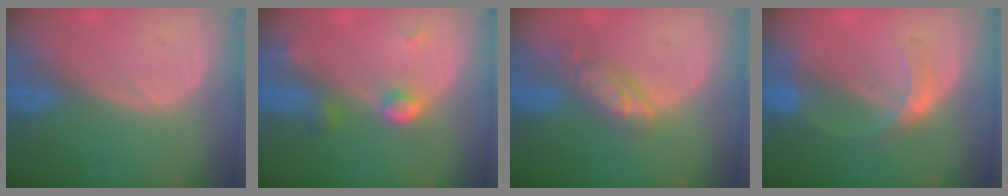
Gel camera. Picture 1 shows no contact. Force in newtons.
{"total": 3.8, "press": 3.5, "slide": 1.5}
{"total": 5.5, "press": 5.0, "slide": 2.4}
{"total": 4.1, "press": 4.0, "slide": 0.3}